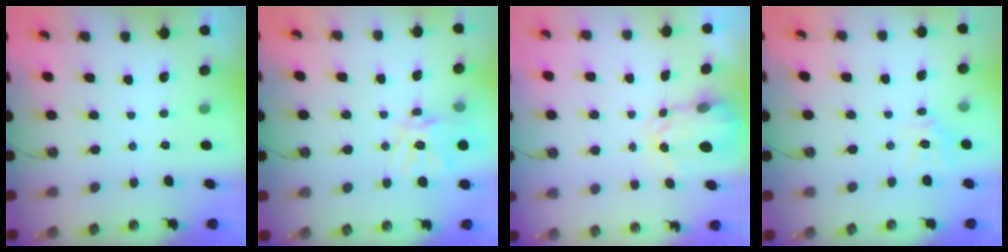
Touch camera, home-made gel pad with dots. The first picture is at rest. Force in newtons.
{"total": 13.7, "press": 13.6, "slide": 1.8}
{"total": 3.7, "press": 3.7, "slide": 0.5}
{"total": 9.5, "press": 9.5, "slide": 0.9}